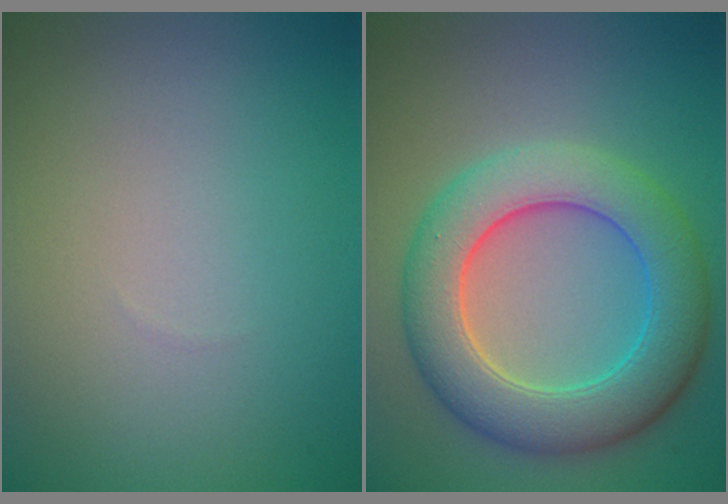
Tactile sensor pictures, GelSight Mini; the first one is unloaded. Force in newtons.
{"total": 8.0, "press": 8.0, "slide": 0.2}